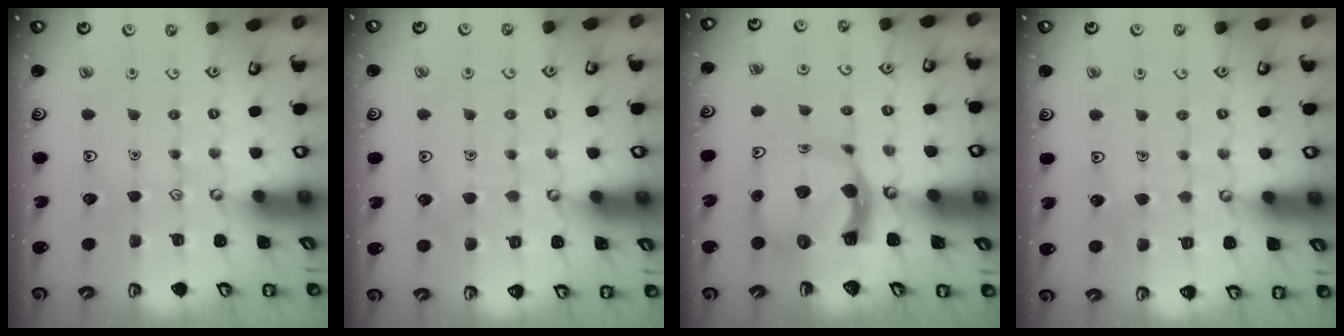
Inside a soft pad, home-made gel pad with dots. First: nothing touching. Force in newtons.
{"total": 5.0, "press": 4.9, "slide": 0.4}
{"total": 8.2, "press": 8.1, "slide": 1.3}
{"total": 4.0, "press": 3.9, "slide": 0.3}